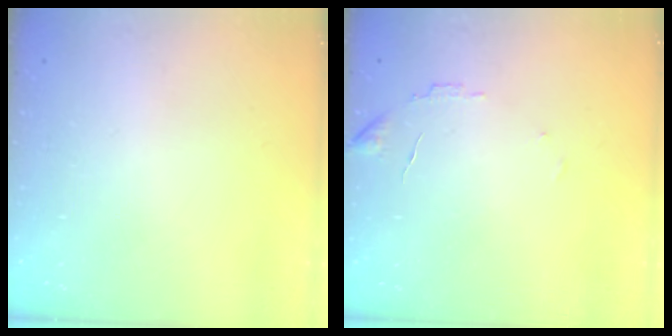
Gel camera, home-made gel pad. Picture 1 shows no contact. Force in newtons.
{"total": 7.6, "press": 7.6, "slide": 0.4}